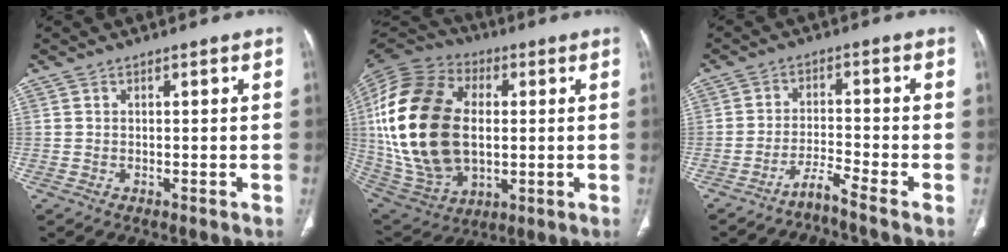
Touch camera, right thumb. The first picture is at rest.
{"total": 26.3, "force": [1.7, 16.3, 20.6], "torque": [-0.417, -0.003, 0.038]}
{"total": 3.7, "force": [-3.3, -1.1, 1.4], "torque": [-0.036, 0.015, -0.067]}